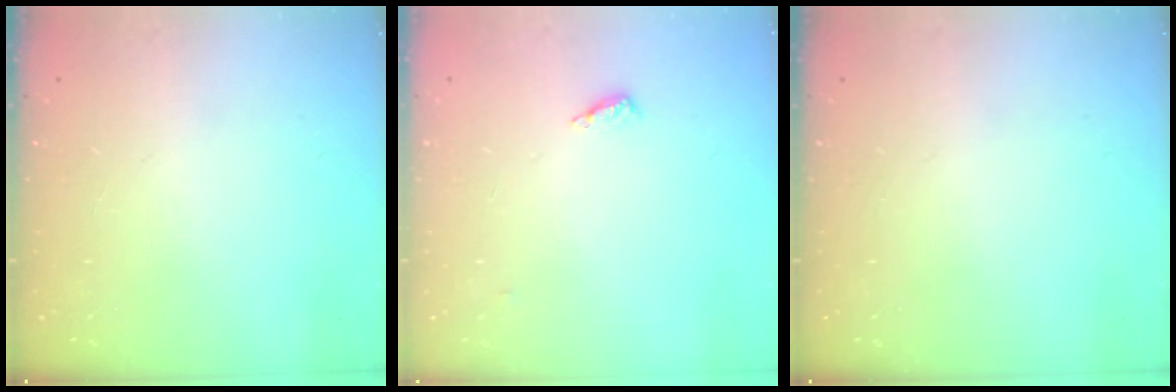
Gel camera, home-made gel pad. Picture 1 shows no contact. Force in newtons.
{"total": 4.4, "press": 4.1, "slide": 1.4}
{"total": 0.0}